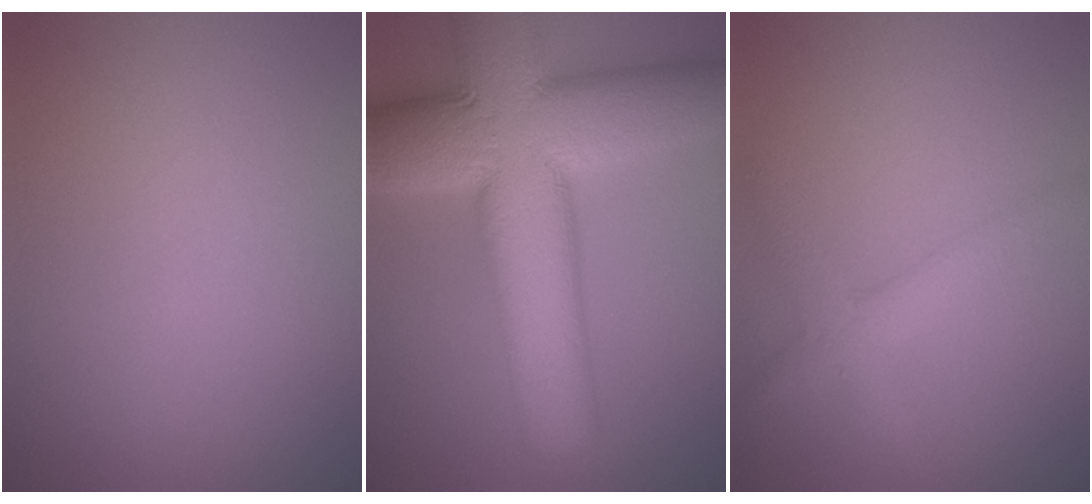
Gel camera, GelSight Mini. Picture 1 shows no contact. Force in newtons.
{"total": 14.7, "press": 14.7, "slide": 0.4}
{"total": 2.1, "press": 2.1, "slide": 0.1}